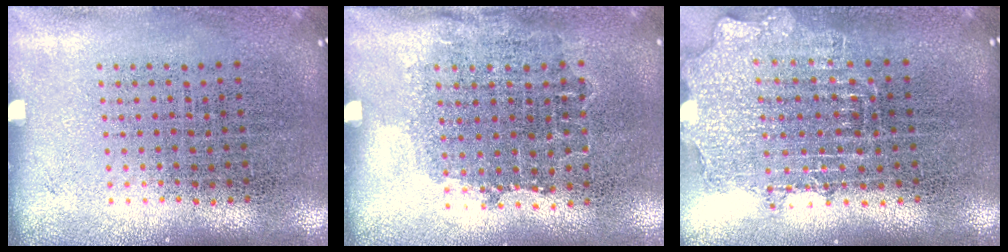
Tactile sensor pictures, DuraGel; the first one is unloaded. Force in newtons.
{"total": 0.9, "press": 0.8, "slide": 0.5}
{"total": 1.6, "press": 1.3, "slide": 0.8}